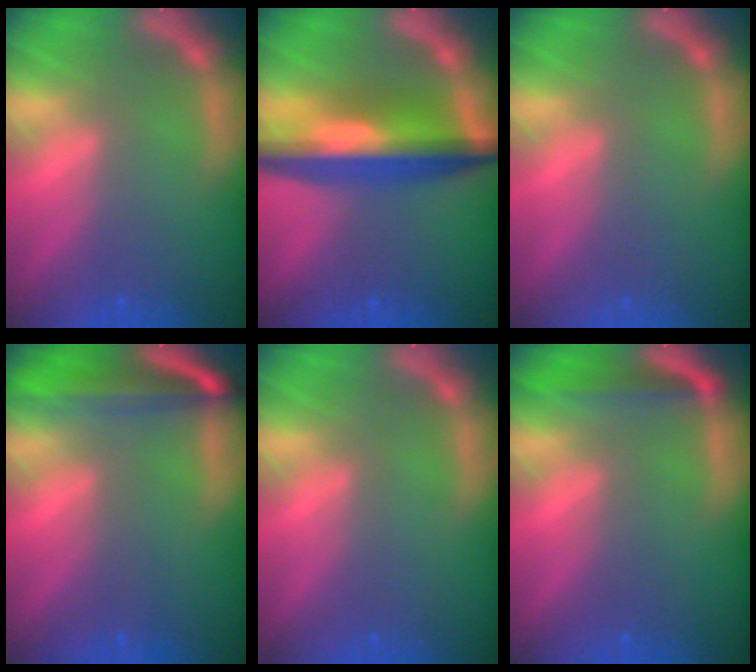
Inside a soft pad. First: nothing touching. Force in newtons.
{"total": 9.0}
{"total": 0.0}
{"total": 7.1}
{"total": 0.0}
{"total": 3.0}